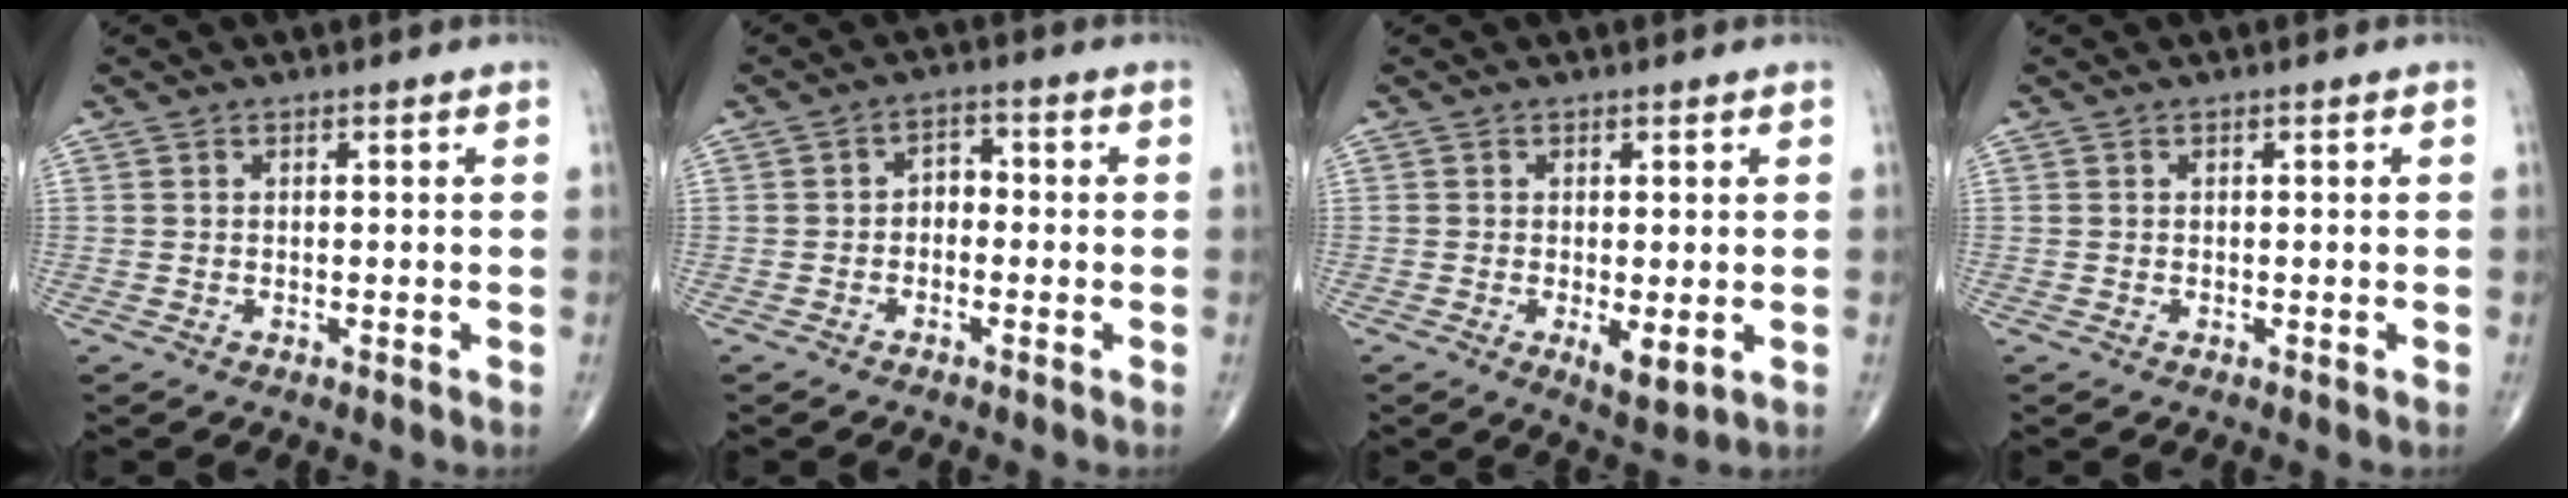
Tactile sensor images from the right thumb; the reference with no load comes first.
{"total": 3.1, "force": [-0.8, 2.2, 1.9], "torque": [-0.015, 0.019, -0.025]}
{"total": 4.0, "force": [-0.7, 1.4, 3.6], "torque": [-0.056, -0.013, -0.006]}
{"total": 0.0}